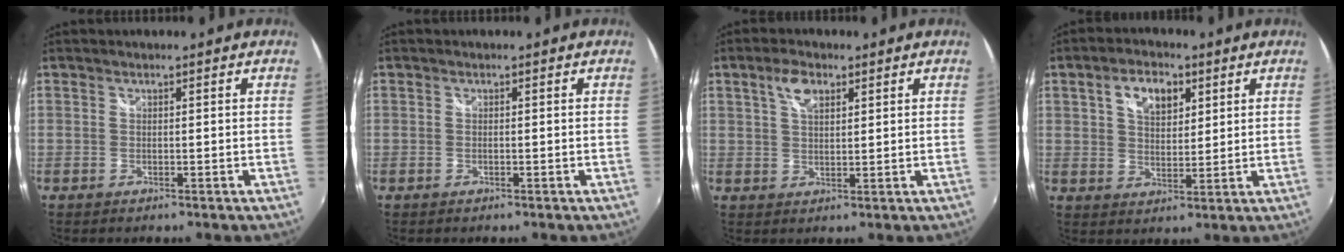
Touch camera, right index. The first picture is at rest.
{"total": 0.0}
{"total": 4.7, "force": [2.4, 2.3, 3.3], "torque": [-0.059, 0.009, 0.043]}
{"total": 7.3, "force": [3.2, 4.2, 5.0], "torque": [-0.084, 0.016, 0.054]}